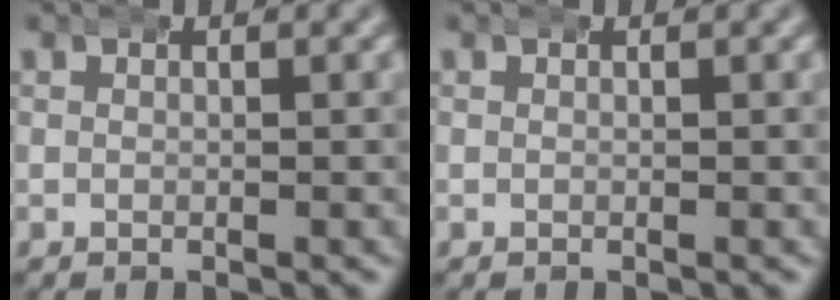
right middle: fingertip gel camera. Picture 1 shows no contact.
{"total": 0.0}